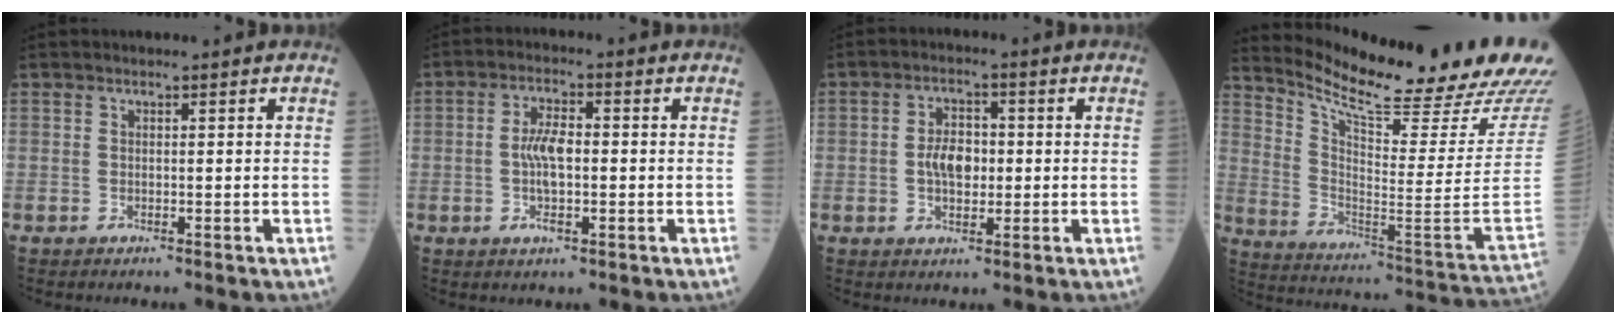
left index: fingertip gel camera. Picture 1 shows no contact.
{"total": 5.4, "force": [-0.6, 2.0, 5.0], "torque": [-0.107, 0.005, -0.013]}
{"total": 4.9, "force": [-0.3, 2.9, 4.0], "torque": [-0.078, 0.009, -0.004]}
{"total": 27.9, "force": [24.2, 1.0, 14.0], "torque": [-0.237, -0.096, 0.337]}